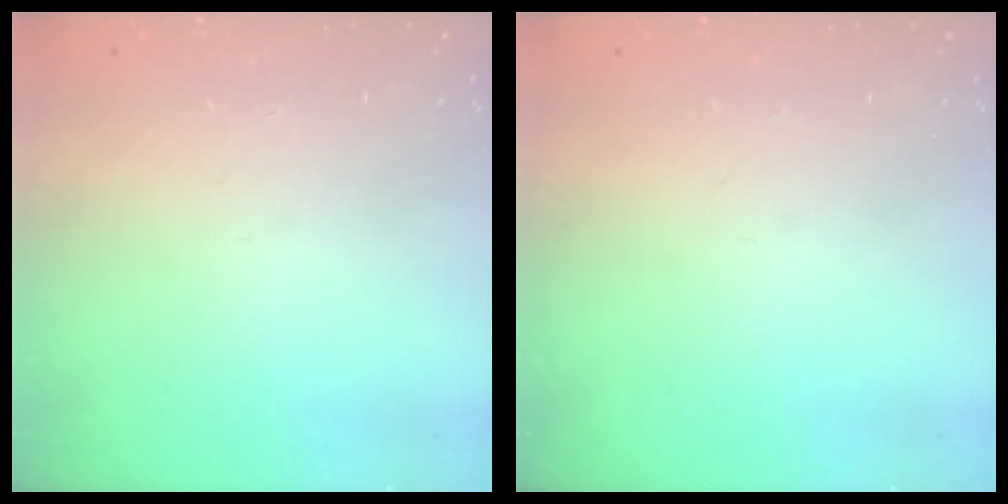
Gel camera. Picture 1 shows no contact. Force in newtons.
{"total": 0.0}